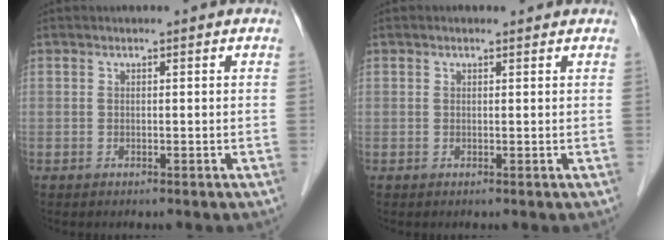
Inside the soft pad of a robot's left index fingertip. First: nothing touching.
{"total": 0.6, "force": [0.5, 0.3, 0.1], "torque": [-0.012, 0.001, 0.006]}